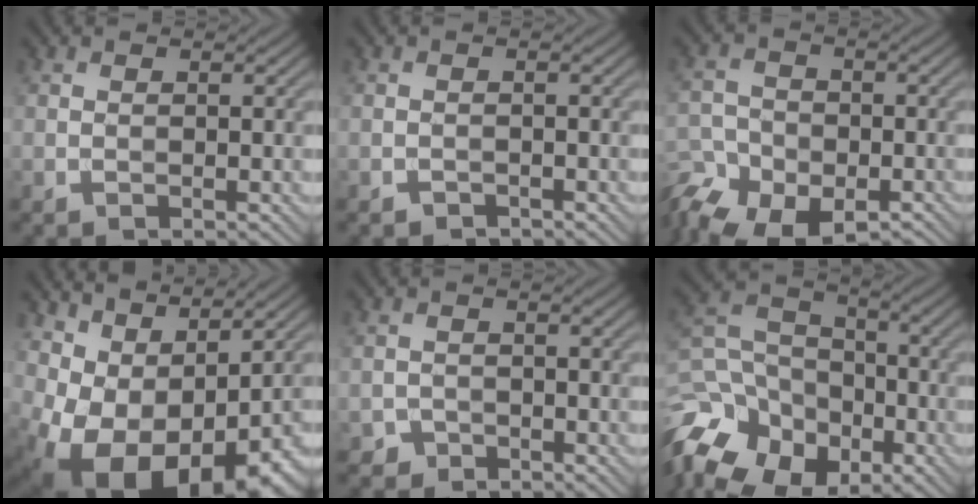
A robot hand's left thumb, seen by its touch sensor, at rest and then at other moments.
{"total": 0.9, "force": [-0.8, 0.4, 0.1], "torque": [-0.001, -0.002, -0.016]}
{"total": 13.6, "force": [-9.7, 7.8, 5.4], "torque": [-0.115, -0.038, -0.149]}
{"total": 13.5, "force": [-1.0, 8.4, 10.5], "torque": [-0.182, -0.026, 0.022]}
{"total": 1.7, "force": [-1.3, 1.0, 0.0], "torque": [0.004, 0.002, -0.028]}
{"total": 18.3, "force": [-10.2, 13.4, 7.1], "torque": [-0.215, -0.049, -0.171]}